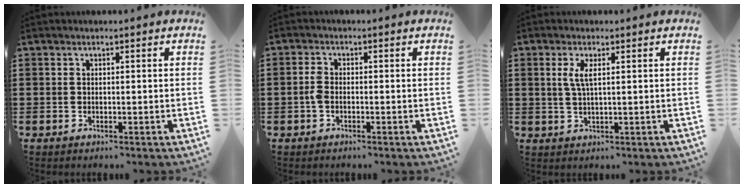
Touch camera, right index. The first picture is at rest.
{"total": 2.1, "force": [-0.6, 1.1, 1.7], "torque": [-0.048, -0.005, -0.015]}
{"total": 3.1, "force": [0.9, 0.8, 2.9], "torque": [-0.060, 0.004, 0.014]}